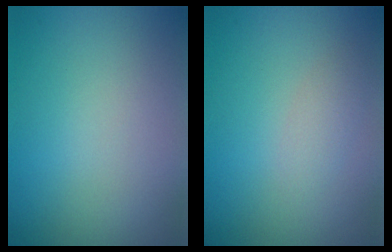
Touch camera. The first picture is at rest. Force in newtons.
{"total": 1.3, "press": 1.3, "slide": 0.0}